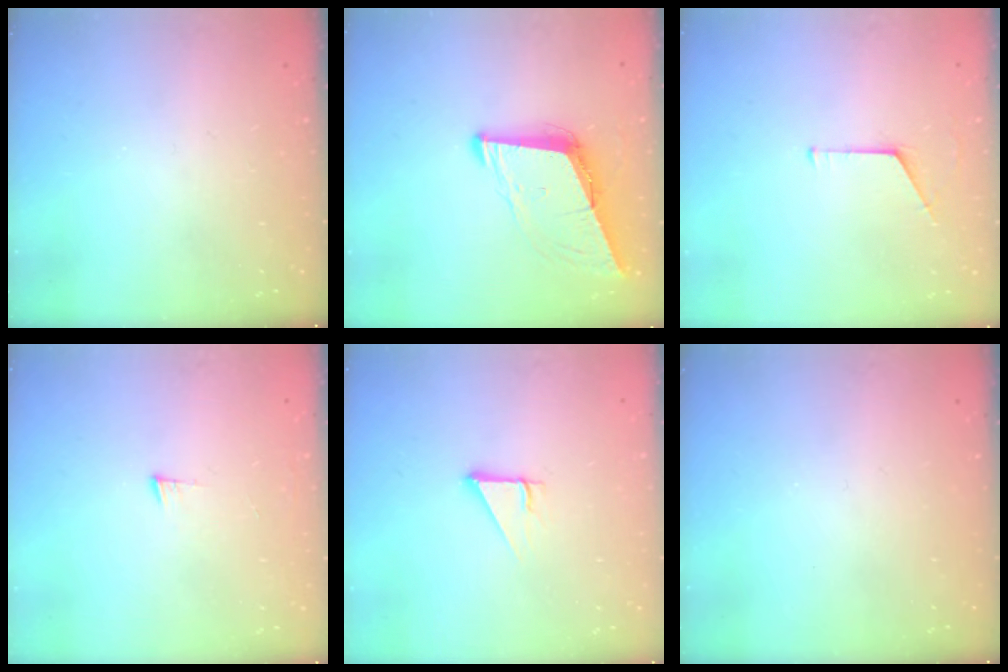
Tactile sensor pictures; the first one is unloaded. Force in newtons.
{"total": 9.0, "press": 8.2, "slide": 3.7}
{"total": 5.2, "press": 5.1, "slide": 0.4}
{"total": 3.2, "press": 3.2, "slide": 0.4}
{"total": 3.2, "press": 3.2, "slide": 0.2}
{"total": 0.0}